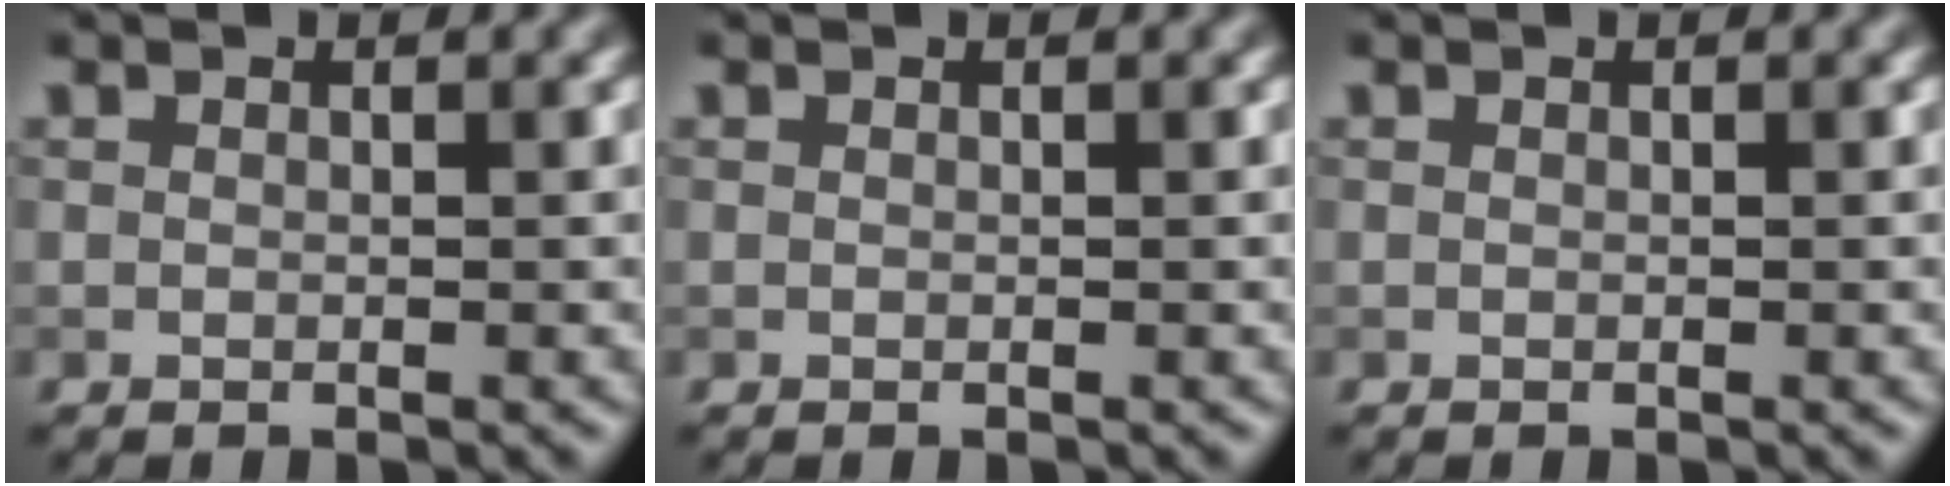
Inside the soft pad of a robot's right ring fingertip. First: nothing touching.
{"total": 0.0}
{"total": 0.0}